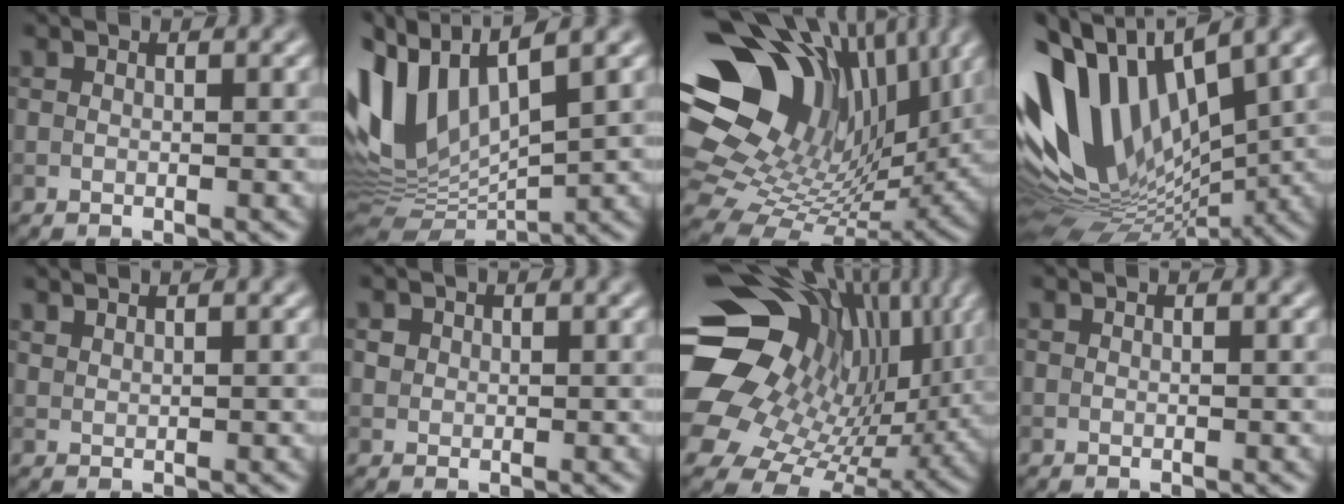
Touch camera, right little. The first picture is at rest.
{"total": 12.1, "force": [3.7, 5.9, 10.0], "torque": [-0.240, 0.007, 0.071]}
{"total": 16.7, "force": [6.2, 11.4, 10.5], "torque": [-0.209, 0.015, 0.122]}
{"total": 13.5, "force": [1.3, 7.9, 10.9], "torque": [-0.226, 0.010, 0.022]}
{"total": 1.1, "force": [1.1, 0.2, 0.3], "torque": [-0.001, -0.002, 0.017]}
{"total": 0.8, "force": [0.2, 0.8, 0.1], "torque": [0.002, -0.002, 0.005]}
{"total": 17.3, "force": [5.2, 13.0, 10.3], "torque": [-0.213, 0.019, 0.114]}
{"total": 0.0}